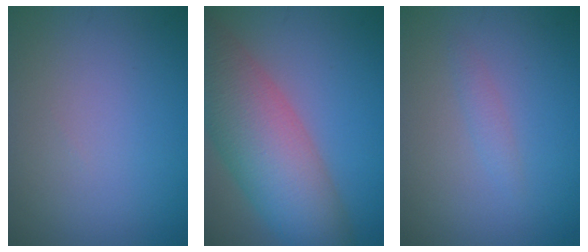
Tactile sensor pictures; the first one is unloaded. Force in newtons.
{"total": 10.3, "press": 10.2, "slide": 0.6}
{"total": 1.0, "press": 1.0, "slide": 0.0}